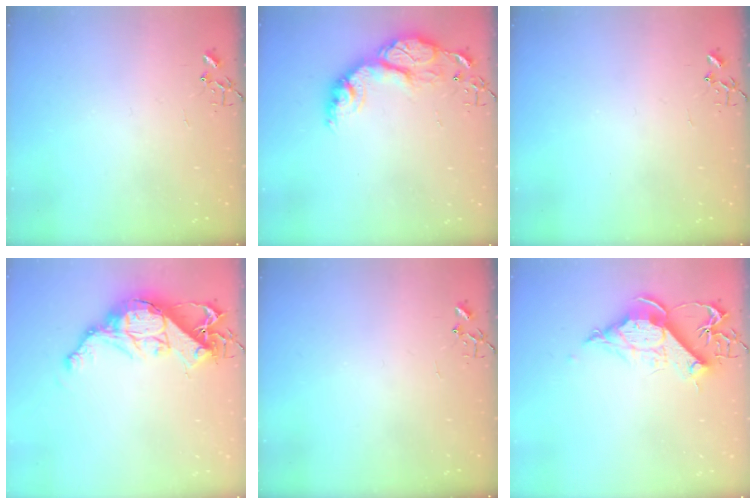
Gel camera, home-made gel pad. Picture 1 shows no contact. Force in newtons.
{"total": 16.7, "press": 16.7, "slide": 1.3}
{"total": 0.0}
{"total": 15.3, "press": 15.3, "slide": 1.0}
{"total": 0.0}
{"total": 12.5, "press": 12.4, "slide": 1.5}